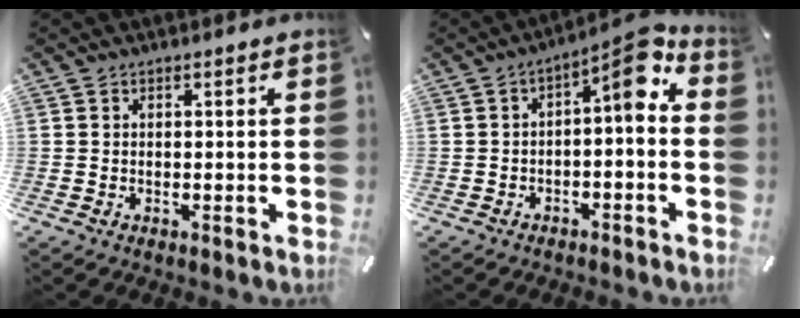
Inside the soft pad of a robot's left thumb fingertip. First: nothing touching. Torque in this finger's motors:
{"motor_torque": [0.18, 0.17, 0.55, 0.37, 0.15]}